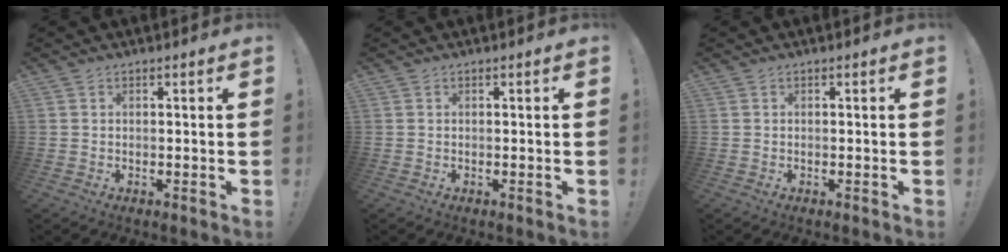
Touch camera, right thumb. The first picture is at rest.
{"total": 0.0}
{"total": 0.0}